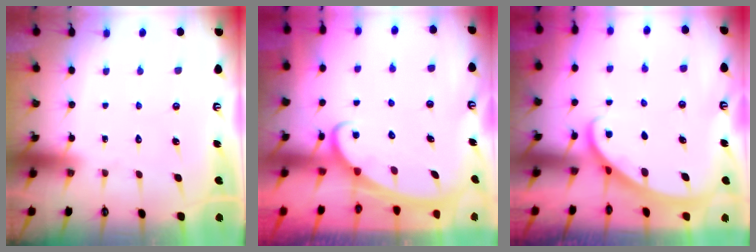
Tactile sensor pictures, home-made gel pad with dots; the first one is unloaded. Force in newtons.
{"total": 2.5, "press": 2.5, "slide": 0.4}
{"total": 2.3, "press": 2.3, "slide": 0.1}